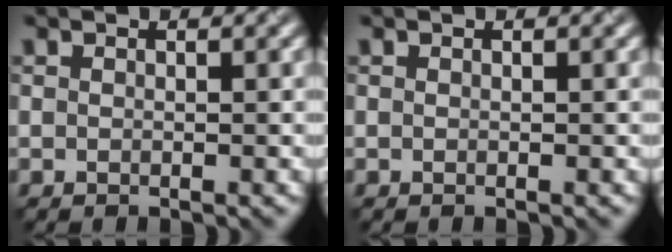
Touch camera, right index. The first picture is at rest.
{"total": 0.0}